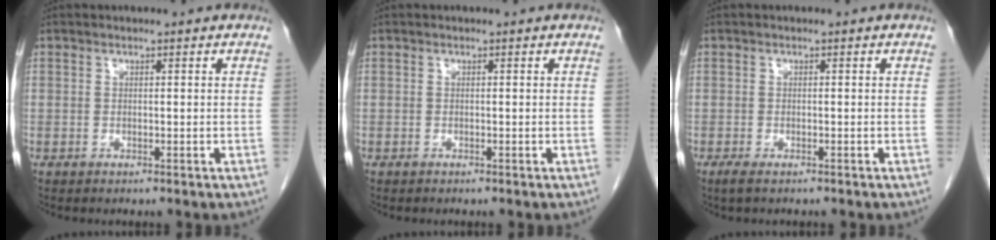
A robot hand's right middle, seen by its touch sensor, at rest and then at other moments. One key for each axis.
{"total": 0.0}
{"total": 1.8, "fx": -1.3, "fy": 0.5, "fz": 1.2, "tx": -0.026, "ty": -0.005, "tz": -0.019}